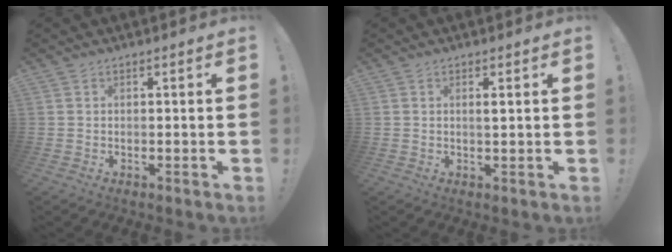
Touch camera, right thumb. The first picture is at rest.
{"total": 1.3, "force": [0.3, 0.0, 1.3], "torque": [-0.009, -0.008, 0.001]}